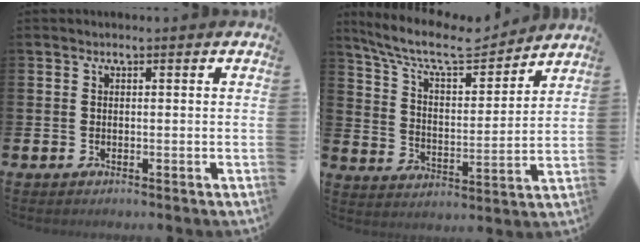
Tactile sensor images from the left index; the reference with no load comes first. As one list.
[{"total": 9.7, "force": [8.4, 2.7, 4.0], "torque": [-0.099, -0.054, 0.141]}]